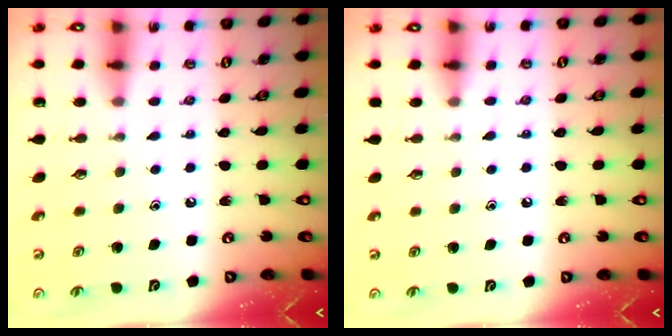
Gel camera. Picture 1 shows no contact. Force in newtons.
{"total": 3.4, "press": 3.4, "slide": 0.5}